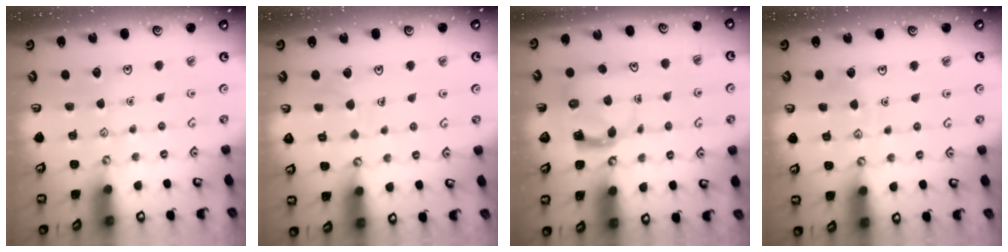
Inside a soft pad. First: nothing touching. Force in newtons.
{"total": 5.4, "press": 5.4, "slide": 0.3}
{"total": 3.9, "press": 3.8, "slide": 0.6}
{"total": 5.1, "press": 5.1, "slide": 0.6}